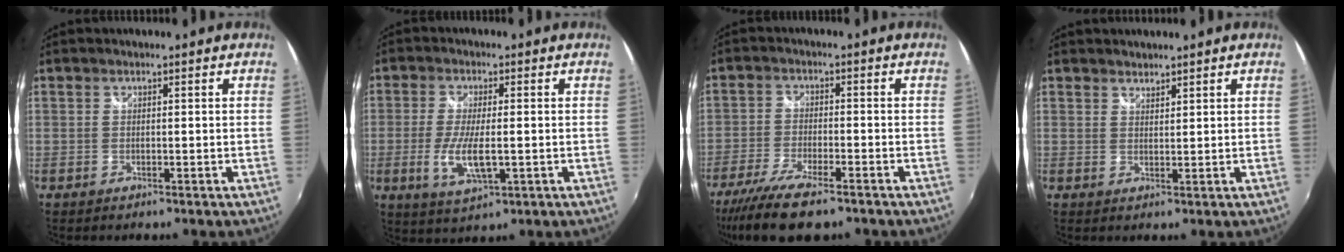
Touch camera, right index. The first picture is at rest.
{"total": 8.2, "force": [-1.9, 2.4, 7.6], "torque": [-0.154, -0.016, -0.034]}
{"total": 11.4, "force": [-8.5, 2.8, 7.0], "torque": [-0.170, -0.038, -0.160]}
{"total": 1.6, "force": [1.5, 0.5, 0.2], "torque": [0.001, 0.001, 0.026]}